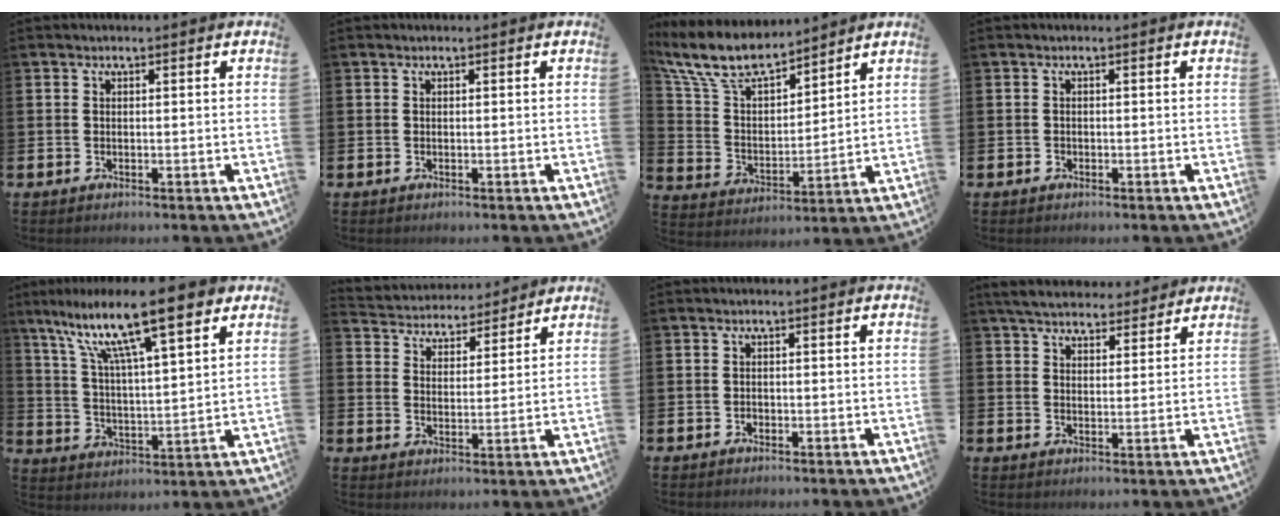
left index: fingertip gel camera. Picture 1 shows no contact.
{"total": 0.0}
{"total": 9.9, "force": [8.6, 3.0, 3.8], "torque": [-0.120, -0.045, 0.156]}
{"total": 0.6, "force": [-0.3, 0.5, 0.0], "torque": [-0.008, 0.007, -0.007]}
{"total": 14.6, "force": [10.5, 3.0, 9.7], "torque": [-0.199, -0.051, 0.173]}
{"total": 4.4, "force": [4.2, 1.3, -0.3], "torque": [-0.023, -0.032, 0.073]}
{"total": 0.6, "force": [-0.3, 0.5, 0.0], "torque": [-0.002, 0.003, -0.008]}
{"total": 5.5, "force": [5.2, 1.4, 1.0], "torque": [-0.036, -0.021, 0.095]}